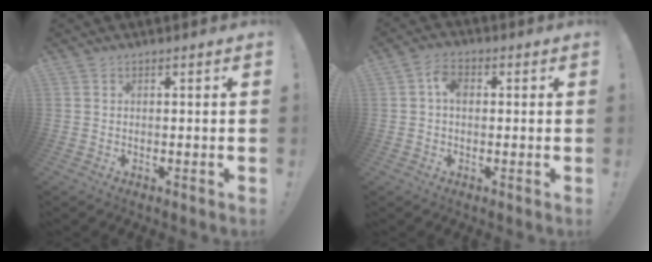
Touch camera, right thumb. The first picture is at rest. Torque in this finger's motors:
{"motor_torque": [0.84, 1.13, 0.40, -0.47, 0.17]}